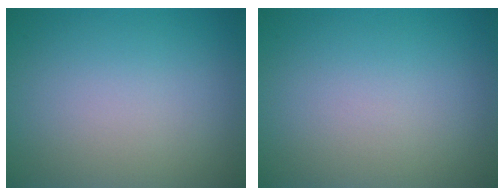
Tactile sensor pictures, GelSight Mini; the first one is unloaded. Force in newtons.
{"total": 0.0}